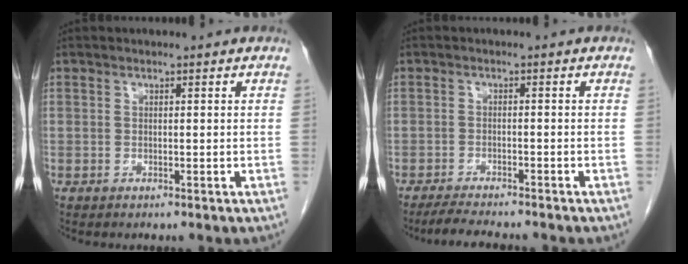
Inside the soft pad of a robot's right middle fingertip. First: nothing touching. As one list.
[{"total": 5.6, "force": [-5.0, 0.4, 2.4], "torque": [-0.042, -0.016, -0.081]}]